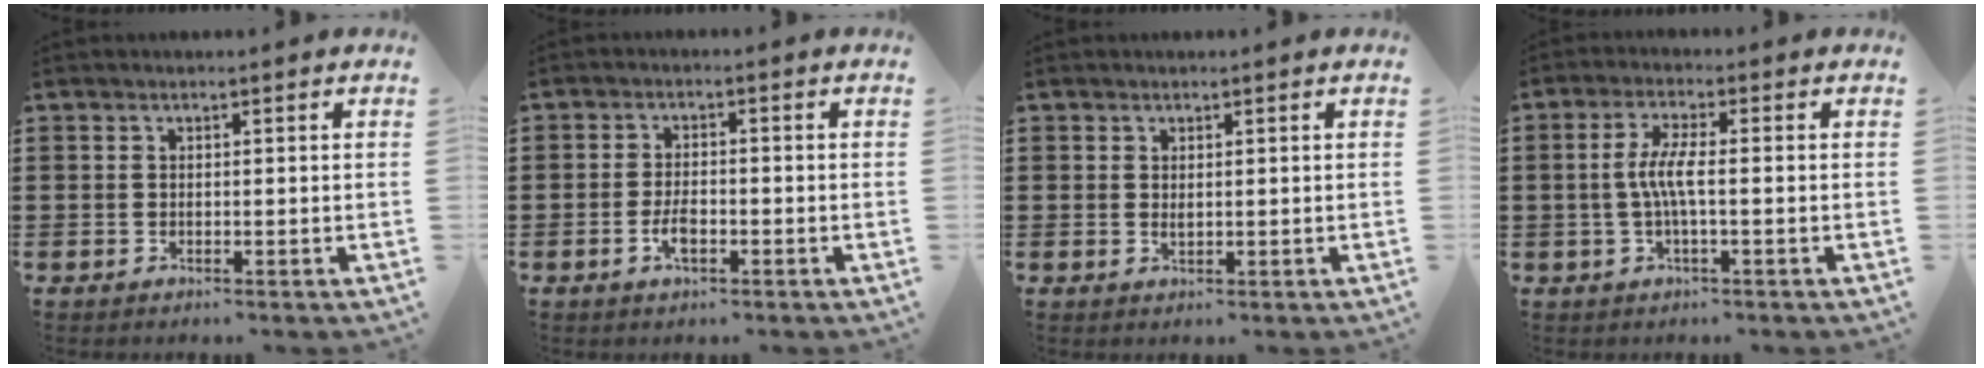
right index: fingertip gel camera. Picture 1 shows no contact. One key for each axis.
{"total": 3.1, "fx": -1.3, "fy": 1.2, "fz": 2.6, "tx": -0.060, "ty": -0.004, "tz": -0.027}
{"total": 0.6, "fx": 0.2, "fy": 0.3, "fz": 0.5, "tx": -0.010, "ty": 0.001, "tz": 0.004}
{"total": 4.8, "fx": -0.6, "fy": 0.8, "fz": 4.7, "tx": -0.106, "ty": -0.006, "tz": -0.021}